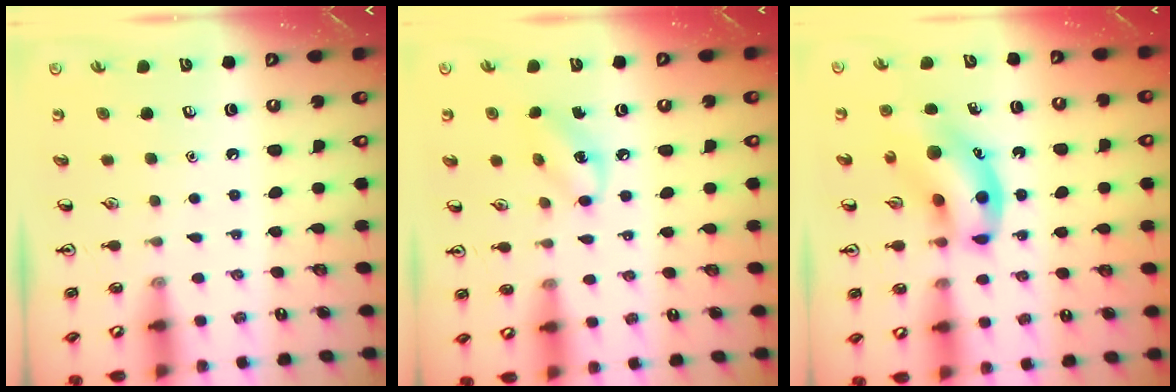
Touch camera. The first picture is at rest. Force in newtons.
{"total": 5.7, "press": 5.6, "slide": 0.6}
{"total": 11.7, "press": 11.2, "slide": 3.2}